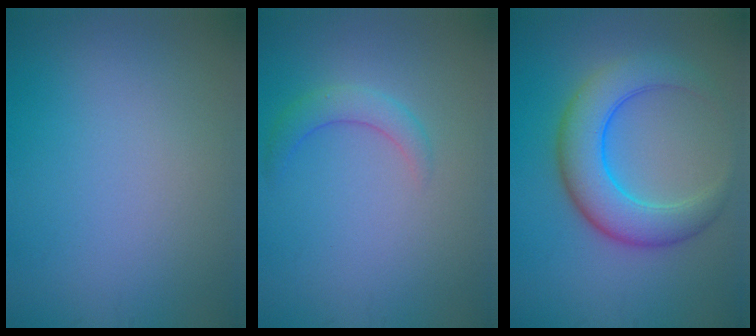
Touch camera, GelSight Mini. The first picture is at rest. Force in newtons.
{"total": 2.0, "press": 2.0, "slide": 0.1}
{"total": 6.2, "press": 6.2, "slide": 0.2}